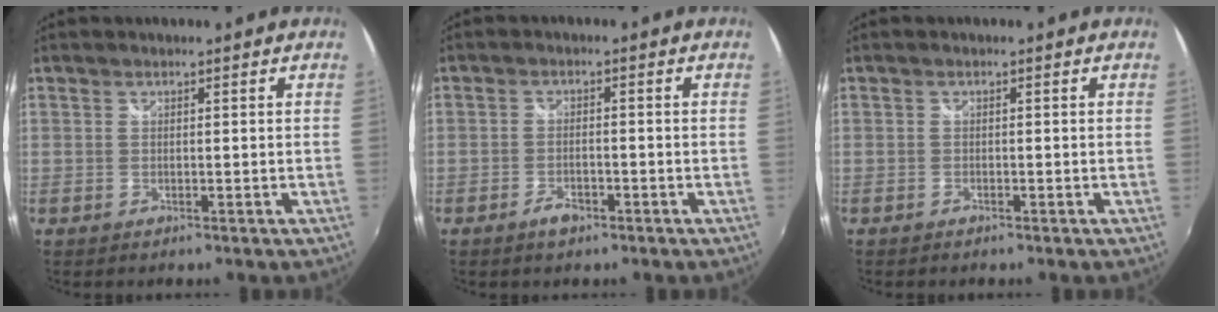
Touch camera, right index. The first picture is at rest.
{"total": 3.1, "force": [-2.1, 1.5, 1.7], "torque": [-0.040, -0.003, -0.039]}
{"total": 0.8, "force": [-0.7, 0.3, 0.1], "torque": [-0.004, -0.004, -0.015]}